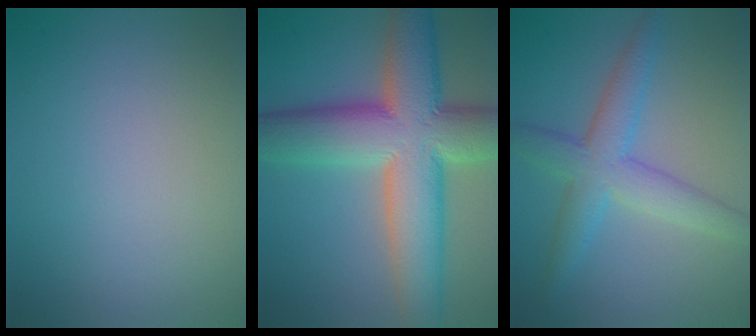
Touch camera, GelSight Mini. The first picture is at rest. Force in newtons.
{"total": 12.8, "press": 12.8, "slide": 0.6}
{"total": 5.0, "press": 5.0, "slide": 0.3}